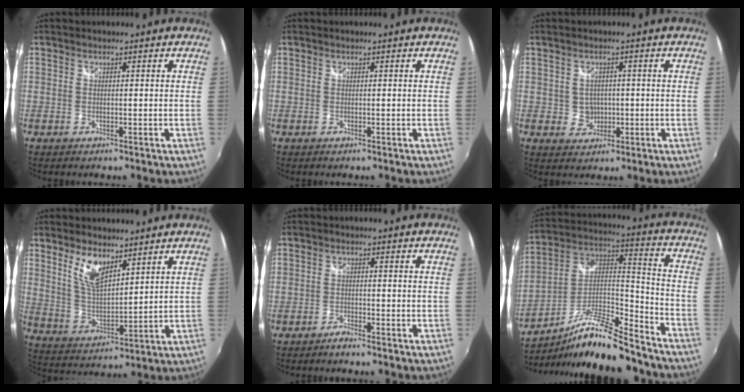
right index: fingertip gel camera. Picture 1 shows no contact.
{"total": 0.0}
{"total": 3.5, "force": [-0.1, 3.4, 0.8], "torque": [-0.017, 0.008, 0.005]}
{"total": 8.3, "force": [5.2, 3.2, 5.6], "torque": [-0.106, -0.002, 0.106]}
{"total": 1.8, "force": [-1.7, 0.2, 0.5], "torque": [-0.020, -0.003, -0.034]}
{"total": 17.3, "force": [-13.5, 2.8, 10.5], "torque": [-0.191, 0.003, -0.235]}